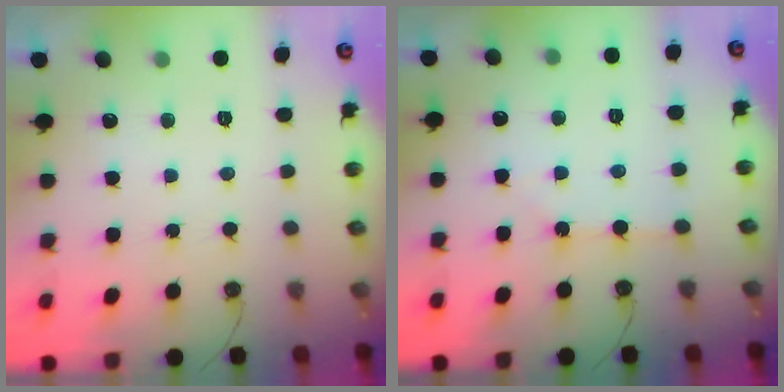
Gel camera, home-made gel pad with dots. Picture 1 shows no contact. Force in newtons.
{"total": 2.1, "press": 2.1, "slide": 0.4}